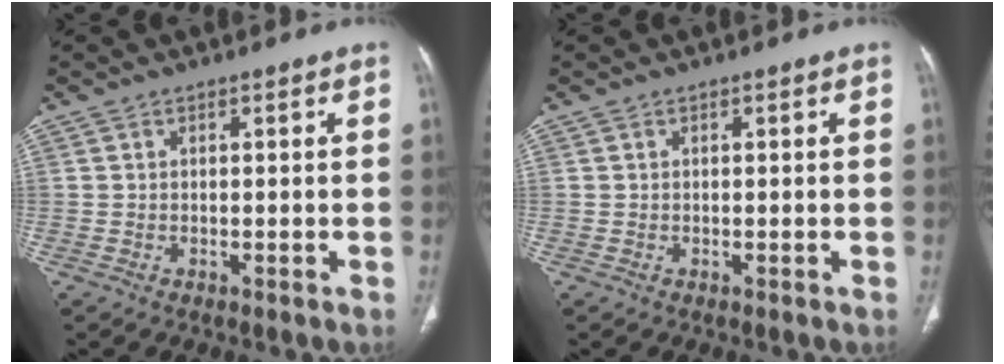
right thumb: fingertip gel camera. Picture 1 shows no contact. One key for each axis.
{"total": 0.0}